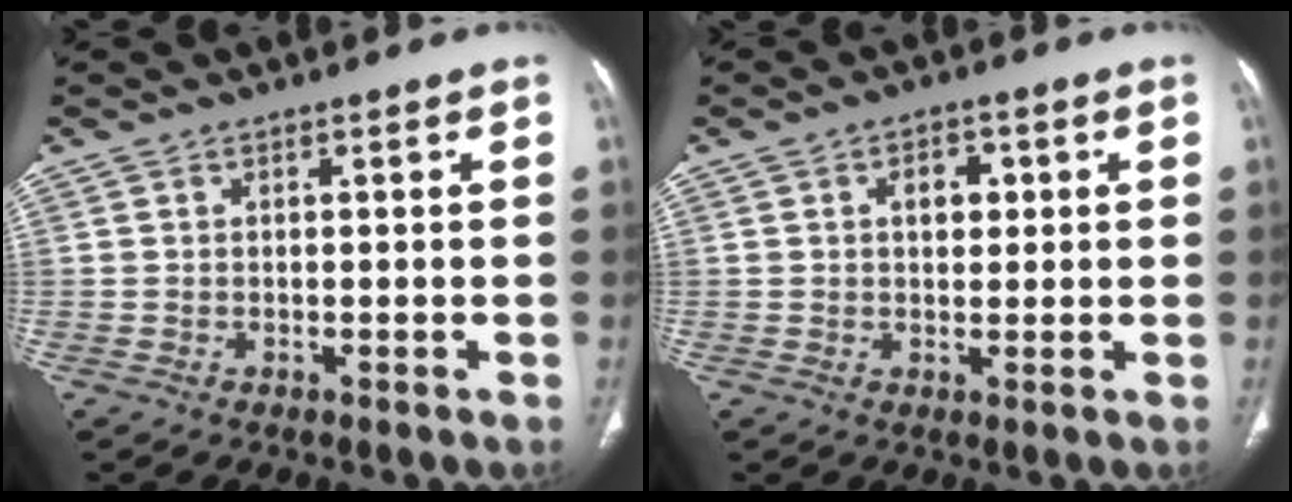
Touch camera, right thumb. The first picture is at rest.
{"total": 4.2, "force": [1.1, 2.8, 3.0], "torque": [-0.029, 0.001, 0.016]}